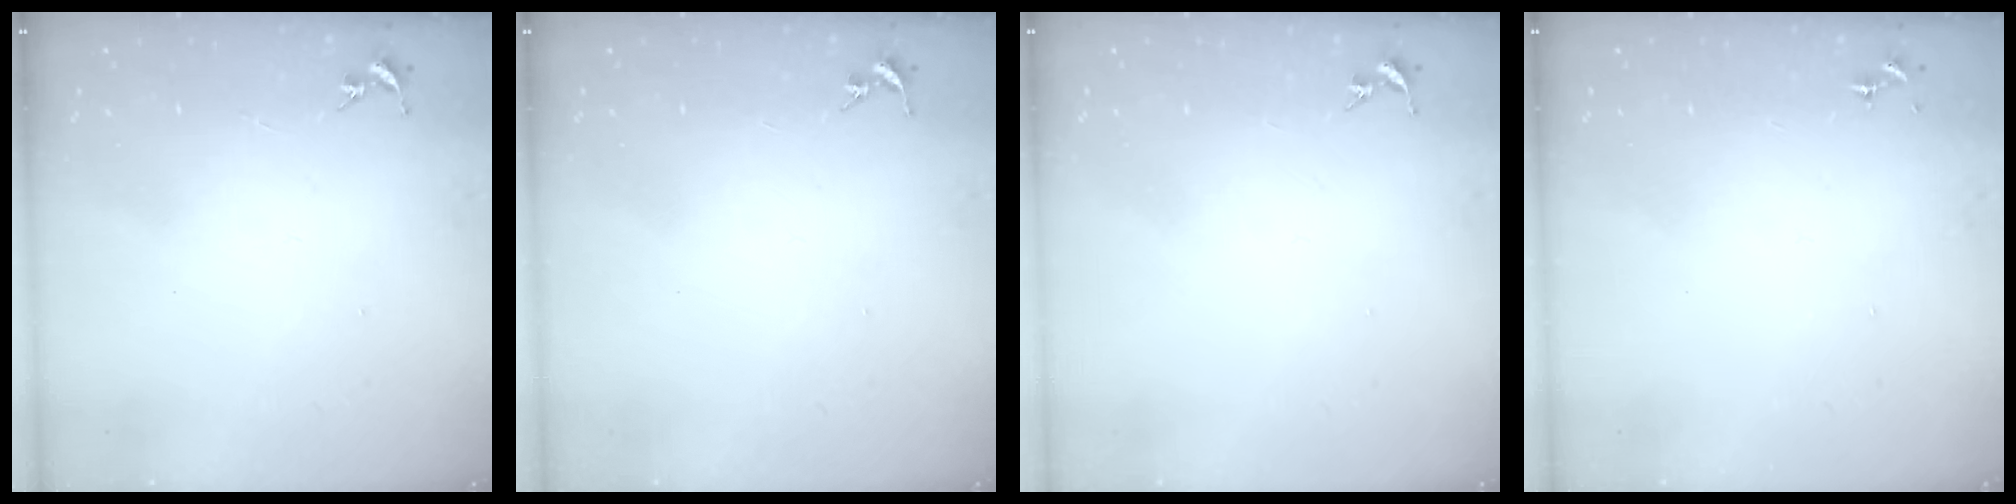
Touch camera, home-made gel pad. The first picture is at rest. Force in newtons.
{"total": 0.0}
{"total": 0.0}
{"total": 0.0}